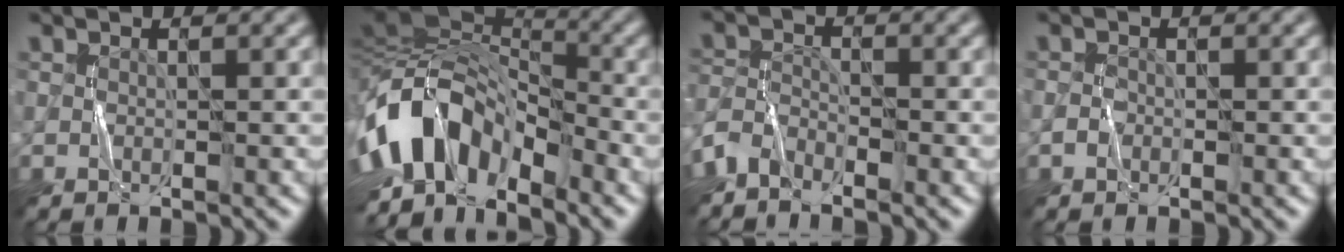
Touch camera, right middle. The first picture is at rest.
{"total": 11.0, "force": [-5.3, 6.1, 7.5], "torque": [-0.135, 0.004, -0.107]}
{"total": 2.6, "force": [-2.3, 0.9, 0.8], "torque": [-0.018, 0.002, -0.057]}
{"total": 0.8, "force": [-0.4, 0.6, 0.3], "torque": [-0.005, 0.001, -0.010]}